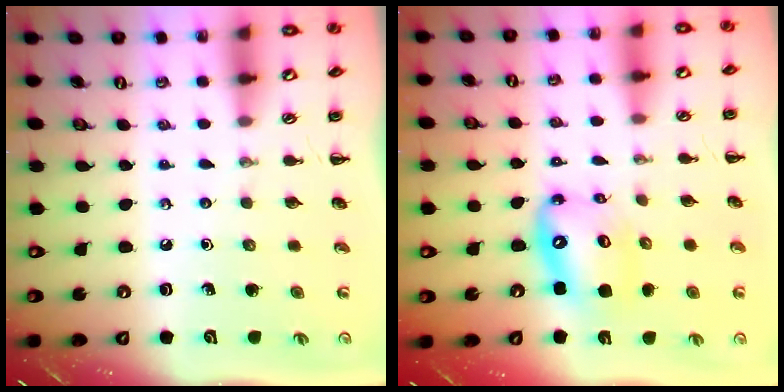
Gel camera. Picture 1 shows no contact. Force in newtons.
{"total": 12.7, "press": 12.2, "slide": 3.3}